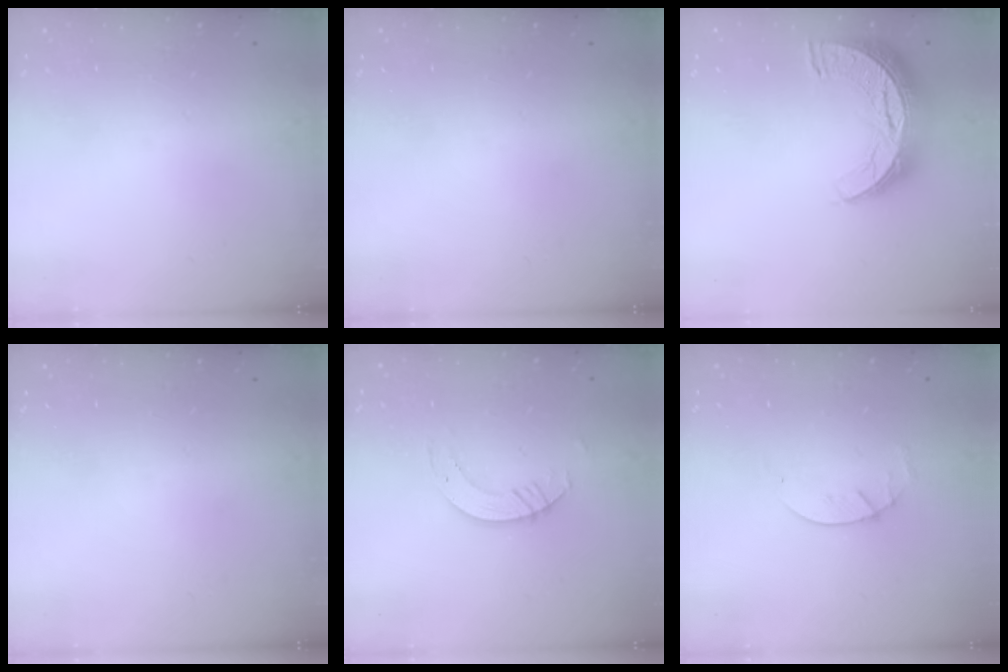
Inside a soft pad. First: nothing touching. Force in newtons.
{"total": 0.0}
{"total": 12.7, "press": 12.7, "slide": 0.8}
{"total": 0.0}
{"total": 4.3, "press": 4.2, "slide": 0.3}
{"total": 2.9, "press": 2.9, "slide": 0.4}